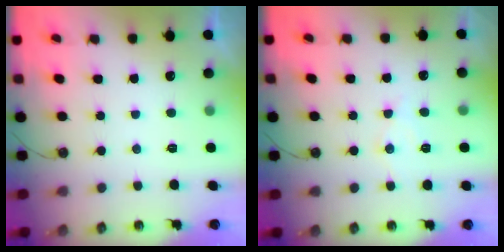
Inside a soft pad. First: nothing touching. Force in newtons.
{"total": 7.2, "press": 7.1, "slide": 0.6}